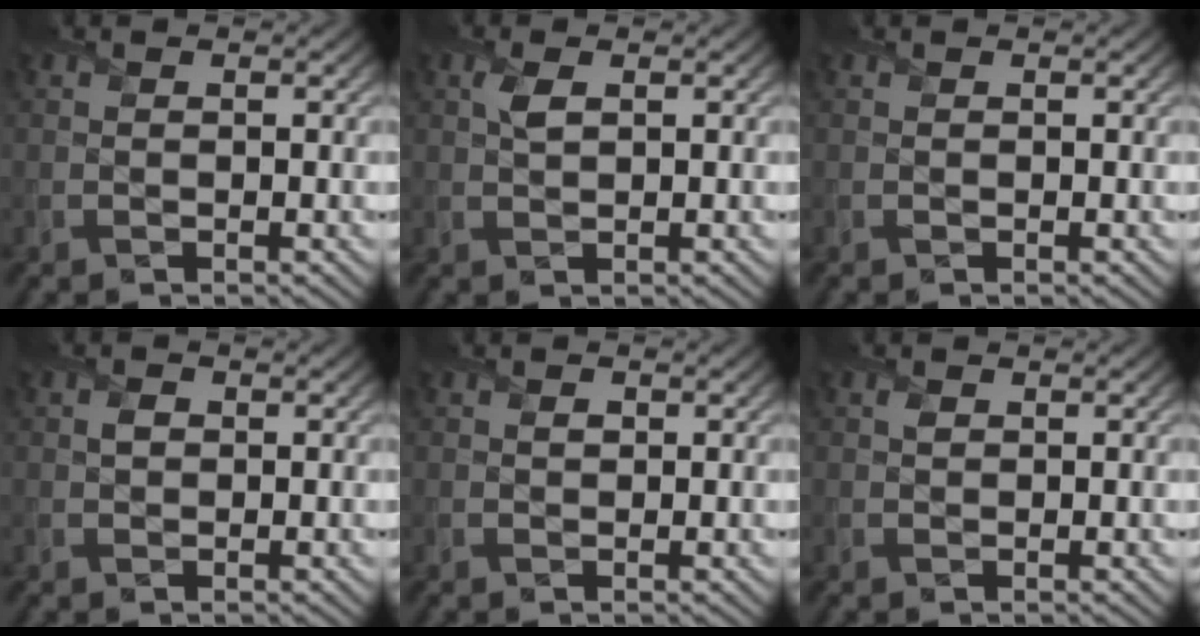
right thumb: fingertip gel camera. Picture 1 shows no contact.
{"total": 1.7, "force": [0.8, 0.6, 1.4], "torque": [-0.037, 0.004, 0.013]}
{"total": 0.0}
{"total": 1.1, "force": [0.2, 0.9, 0.6], "torque": [-0.015, 0.000, 0.001]}
{"total": 0.8, "force": [0.2, 0.6, 0.4], "torque": [-0.007, -0.004, 0.003]}
{"total": 0.6, "force": [0.5, 0.3, 0.2], "torque": [-0.008, 0.001, 0.007]}